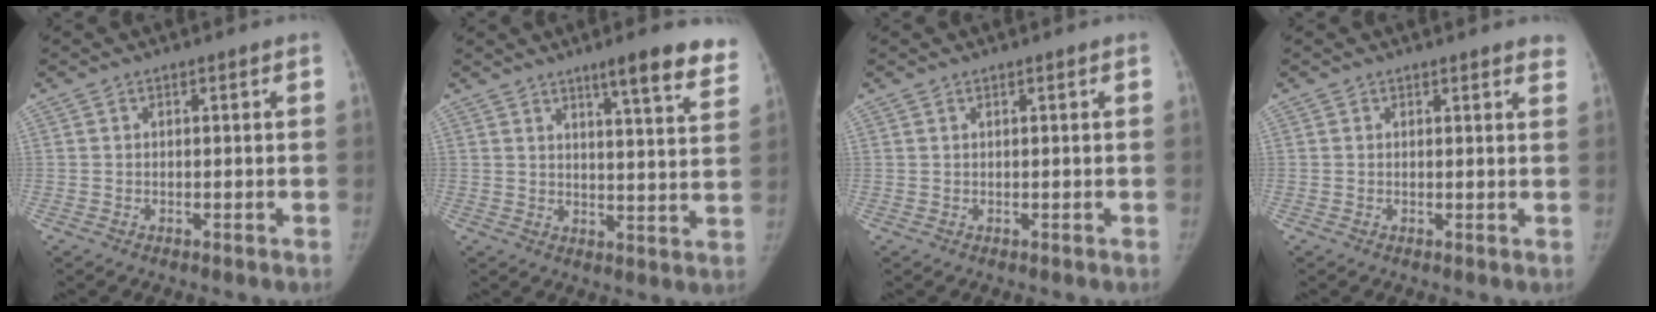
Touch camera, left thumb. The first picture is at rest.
{"total": 11.4, "force": [8.2, 1.5, 7.8], "torque": [-0.079, -0.044, 0.097]}
{"total": 0.0}
{"total": 3.7, "force": [3.3, 1.2, 1.2], "torque": [0.009, -0.009, 0.021]}